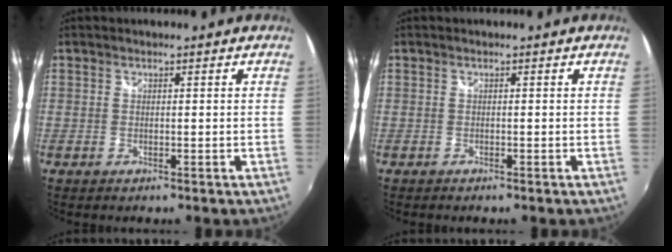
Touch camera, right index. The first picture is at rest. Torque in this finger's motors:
{"motor_torque": [-0.05, -0.23, 0.05, 0.01]}